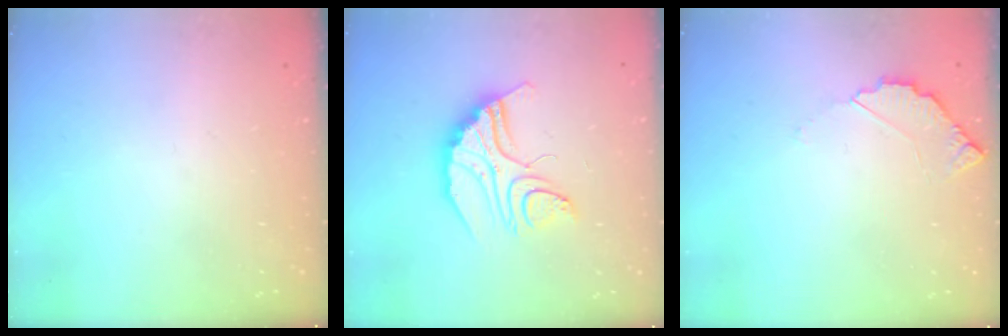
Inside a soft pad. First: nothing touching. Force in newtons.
{"total": 12.2, "press": 12.2, "slide": 1.0}
{"total": 3.5, "press": 3.5, "slide": 0.3}